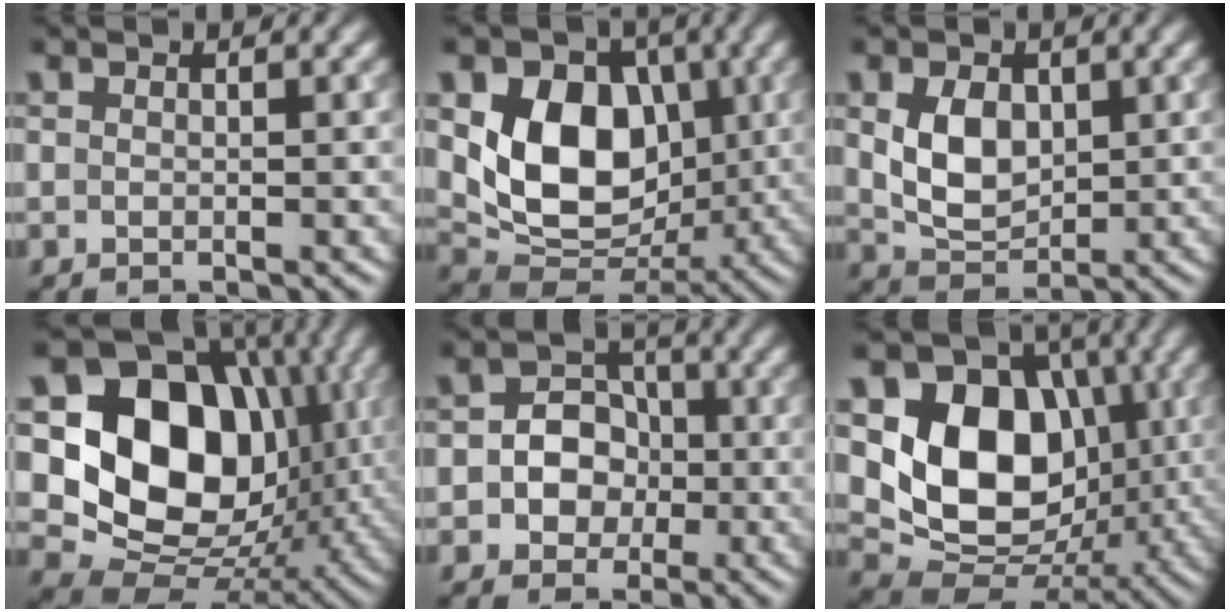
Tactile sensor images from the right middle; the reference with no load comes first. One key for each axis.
{"total": 10.1, "fx": 1.4, "fy": 7.5, "fz": 6.6, "tx": -0.122, "ty": -0.012, "tz": 0.026}
{"total": 4.5, "fx": 0.8, "fy": 3.1, "fz": 3.1, "tx": -0.070, "ty": -0.004, "tz": 0.018}
{"total": 15.4, "fx": 2.5, "fy": 11.8, "fz": 9.6, "tx": -0.159, "ty": -0.002, "tz": 0.038}
{"total": 4.6, "fx": -0.6, "fy": 4.0, "fz": 2.2, "tx": -0.013, "ty": 0.005, "tz": -0.028}
{"total": 10.9, "fx": 1.5, "fy": 8.5, "fz": 6.7, "tx": -0.128, "ty": -0.016, "tz": 0.028}